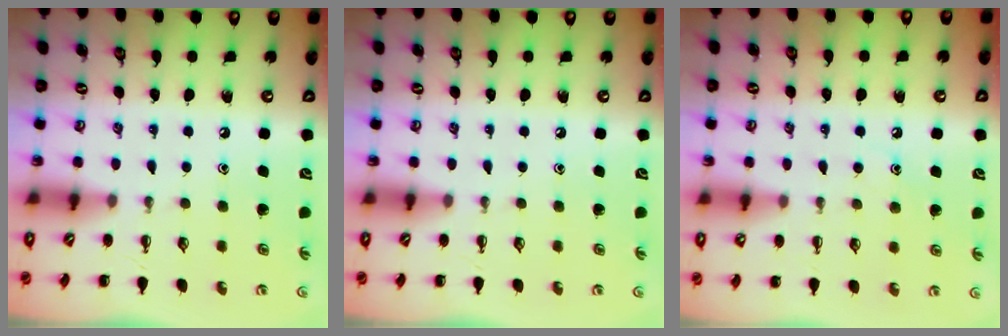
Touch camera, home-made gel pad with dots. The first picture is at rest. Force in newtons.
{"total": 0.0}
{"total": 7.3, "press": 7.2, "slide": 1.6}